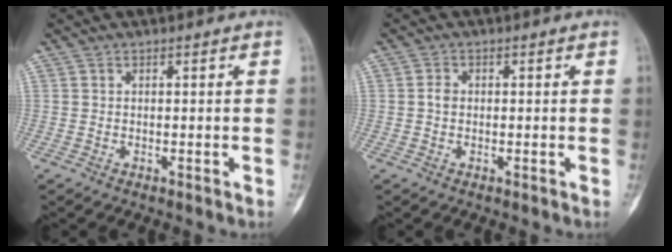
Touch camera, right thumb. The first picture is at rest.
{"total": 1.5, "force": [-0.1, 1.2, 0.9], "torque": [-0.012, 0.004, -0.005]}